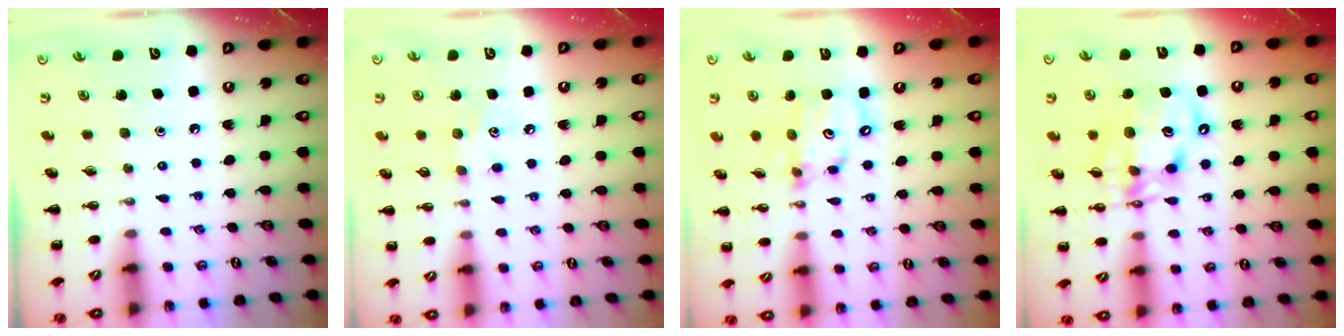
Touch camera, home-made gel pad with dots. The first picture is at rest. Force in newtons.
{"total": 5.6, "press": 5.5, "slide": 1.1}
{"total": 11.4, "press": 11.1, "slide": 2.5}
{"total": 12.8, "press": 12.3, "slide": 3.6}